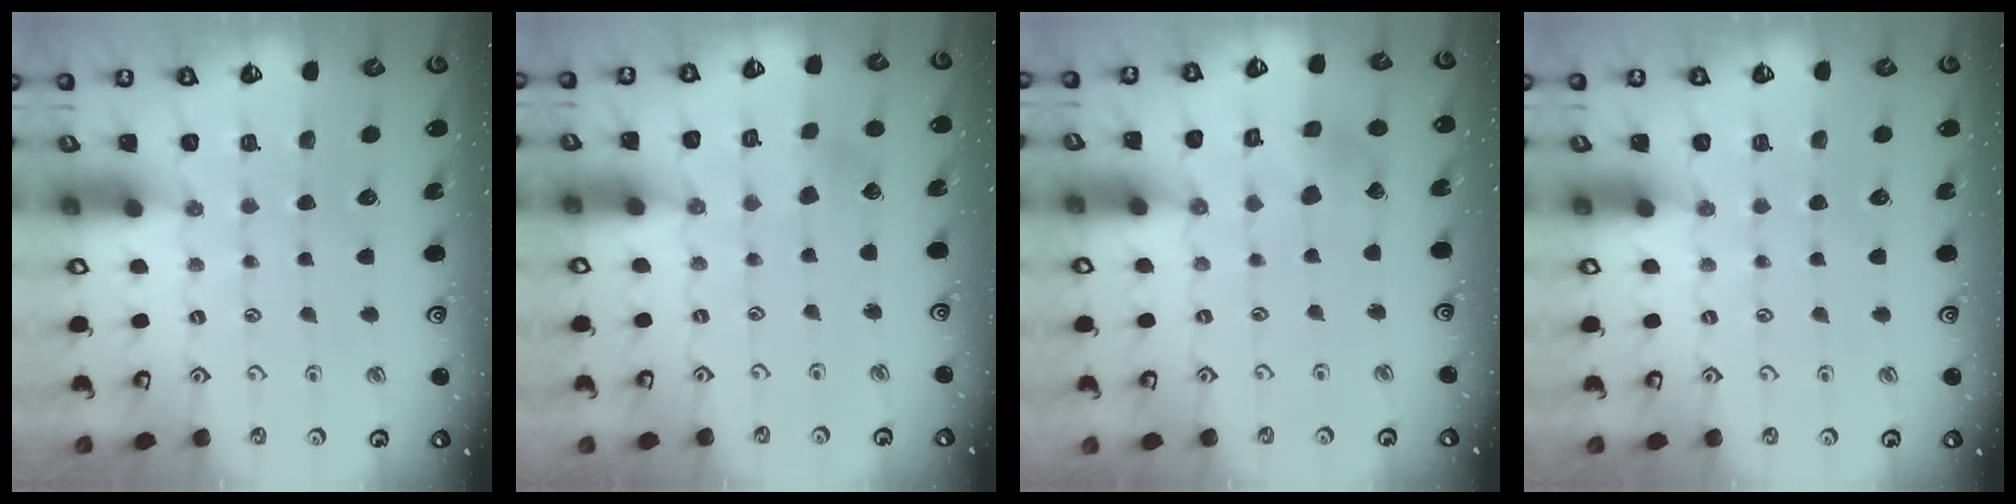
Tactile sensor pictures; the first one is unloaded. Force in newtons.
{"total": 1.9, "press": 1.9, "slide": 0.2}
{"total": 5.2, "press": 5.2, "slide": 0.4}
{"total": 0.0}